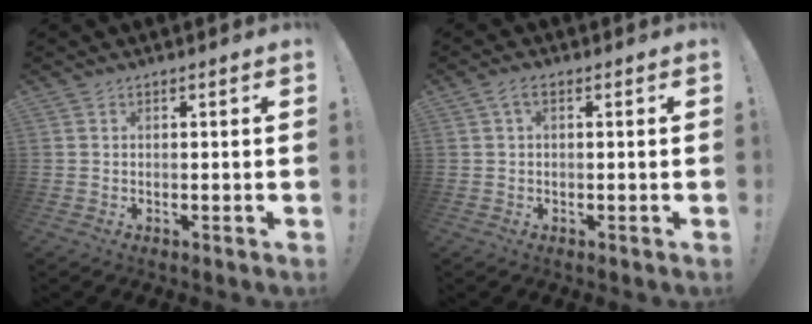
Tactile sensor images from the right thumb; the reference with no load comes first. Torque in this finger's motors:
{"motor_torque": [0.00, -0.02, 0.26, -0.04, 0.00]}